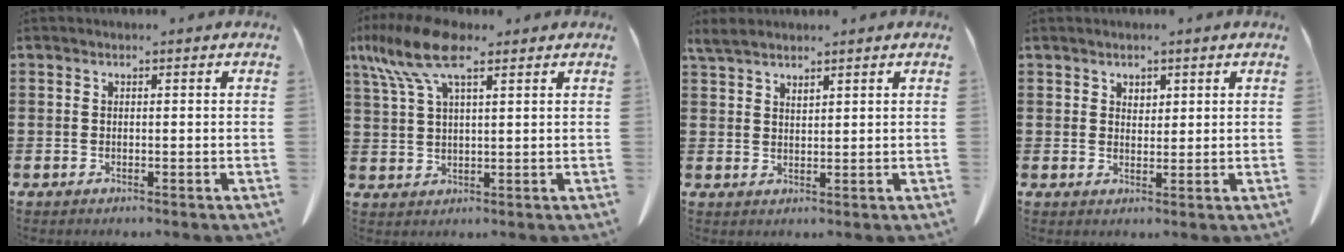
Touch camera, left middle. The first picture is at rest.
{"total": 9.9, "force": [5.6, 3.2, 7.6], "torque": [-0.177, -0.008, 0.094]}
{"total": 2.4, "force": [2.3, 0.2, 0.8], "torque": [-0.020, 0.001, 0.043]}
{"total": 1.6, "force": [1.3, 0.9, 0.4], "torque": [-0.002, 0.000, 0.023]}